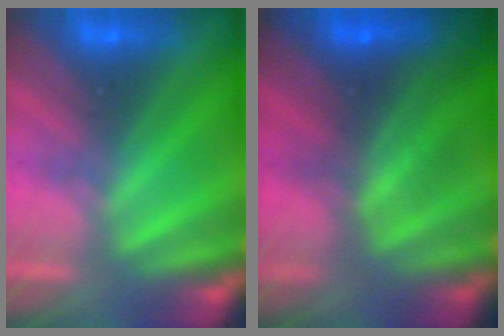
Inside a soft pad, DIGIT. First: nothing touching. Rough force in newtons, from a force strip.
{"total": 10.8}